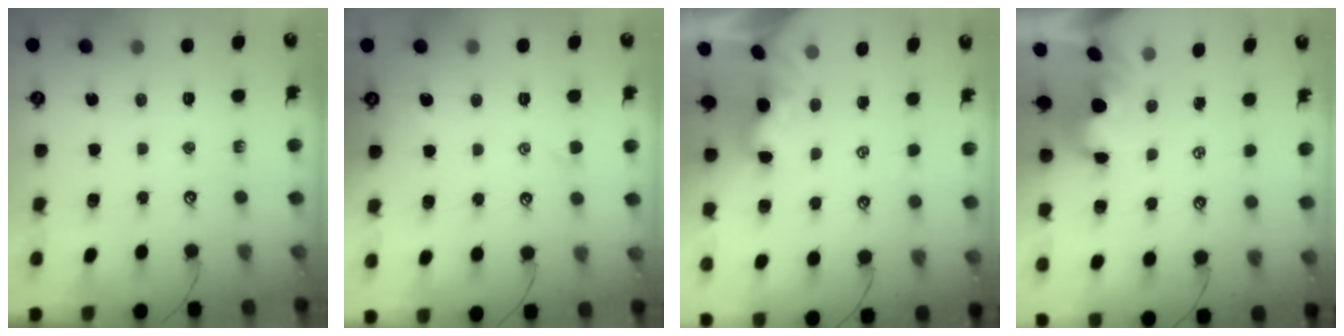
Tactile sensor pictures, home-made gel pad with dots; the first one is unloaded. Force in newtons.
{"total": 0.0}
{"total": 1.8, "press": 1.8, "slide": 0.5}
{"total": 0.8, "press": 0.6, "slide": 0.4}